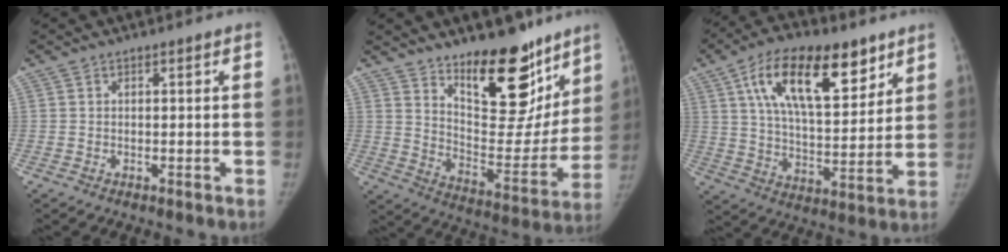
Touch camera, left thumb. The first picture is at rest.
{"total": 21.4, "force": [14.1, 9.1, 13.2], "torque": [-0.128, -0.107, 0.217]}
{"total": 20.7, "force": [10.4, 9.5, 15.2], "torque": [-0.218, -0.028, 0.181]}